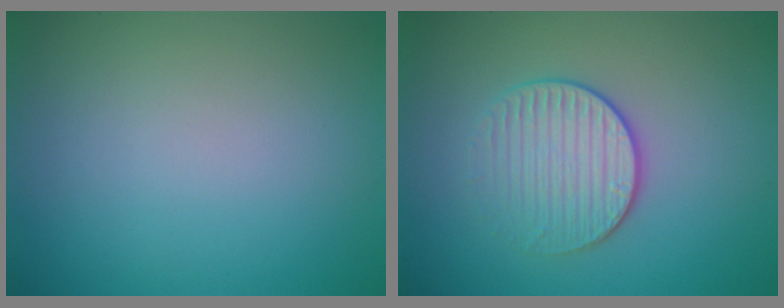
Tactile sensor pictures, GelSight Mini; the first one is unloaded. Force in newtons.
{"total": 3.3, "press": 2.9, "slide": 1.5}